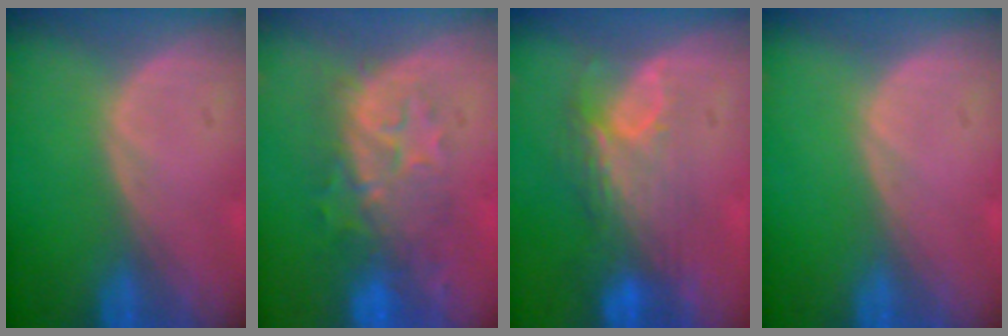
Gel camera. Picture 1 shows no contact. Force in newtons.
{"total": 8.0, "press": 7.9, "slide": 1.5}
{"total": 7.6, "press": 6.7, "slide": 3.5}
{"total": 0.0}